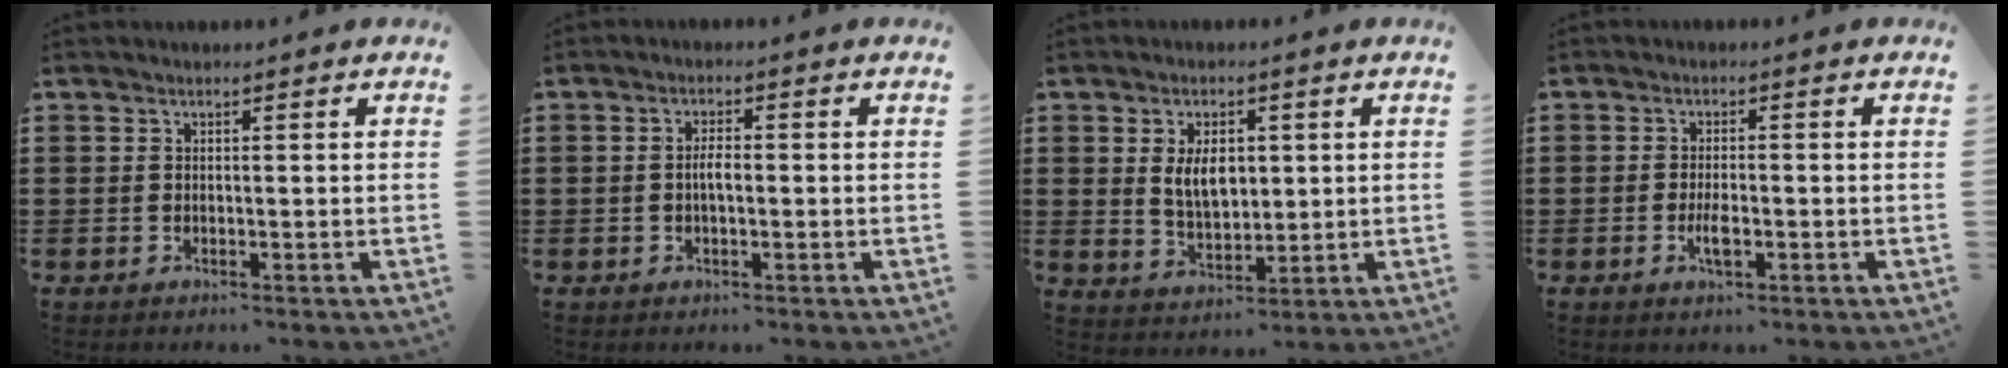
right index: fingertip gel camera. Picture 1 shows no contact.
{"total": 2.3, "force": [-0.3, 0.8, 2.2], "torque": [-0.041, 0.002, -0.006]}
{"total": 6.0, "force": [1.2, 3.4, 4.8], "torque": [-0.085, 0.005, 0.015]}
{"total": 3.2, "force": [-1.1, 0.9, 2.8], "torque": [-0.064, -0.006, -0.023]}